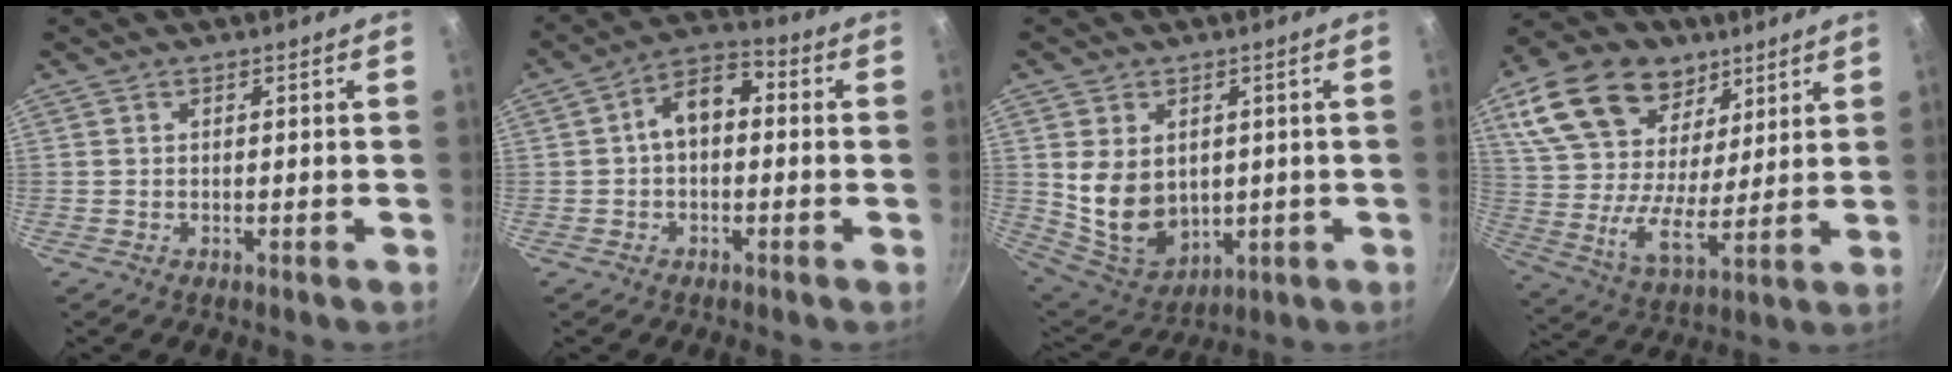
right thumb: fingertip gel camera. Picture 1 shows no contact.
{"total": 8.1, "force": [0.2, 5.2, 6.2], "torque": [-0.080, 0.032, -0.010]}
{"total": 12.4, "force": [1.2, 9.3, 8.1], "torque": [-0.123, -0.023, 0.053]}
{"total": 22.0, "force": [11.6, 14.2, 12.2], "torque": [-0.218, -0.030, 0.203]}